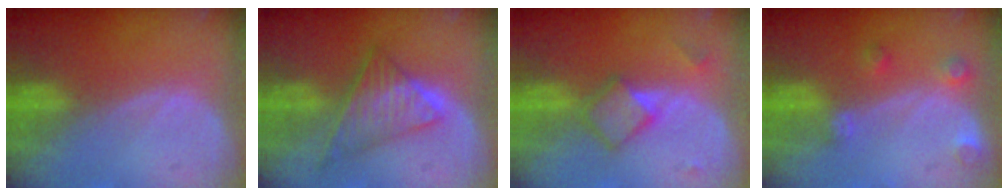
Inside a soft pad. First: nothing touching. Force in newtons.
{"total": 7.5, "press": 6.3, "slide": 4.0}
{"total": 4.7, "press": 4.5, "slide": 1.2}
{"total": 3.0, "press": 2.9, "slide": 0.6}